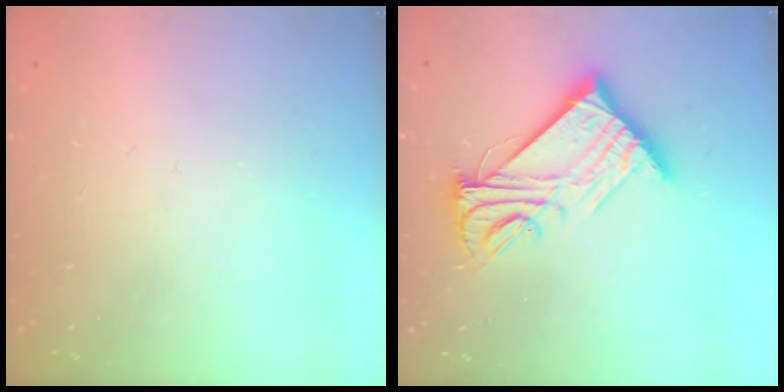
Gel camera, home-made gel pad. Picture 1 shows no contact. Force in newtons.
{"total": 13.1, "press": 13.1, "slide": 0.7}